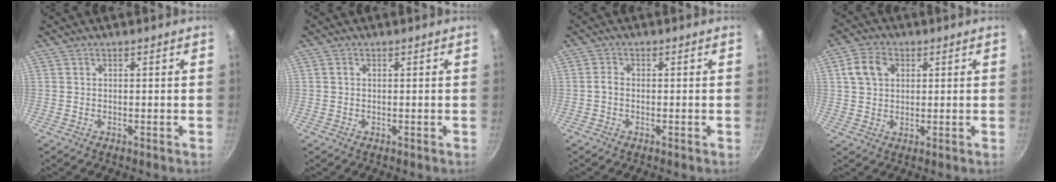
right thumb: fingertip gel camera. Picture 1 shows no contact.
{"total": 0.5, "force": [0.1, 0.4, 0.3], "torque": [-0.005, 0.000, 0.001]}
{"total": 1.5, "force": [-0.4, 1.0, 1.0], "torque": [-0.017, 0.002, -0.011]}
{"total": 6.6, "force": [2.0, 4.9, 4.0], "torque": [-0.063, 0.005, 0.036]}